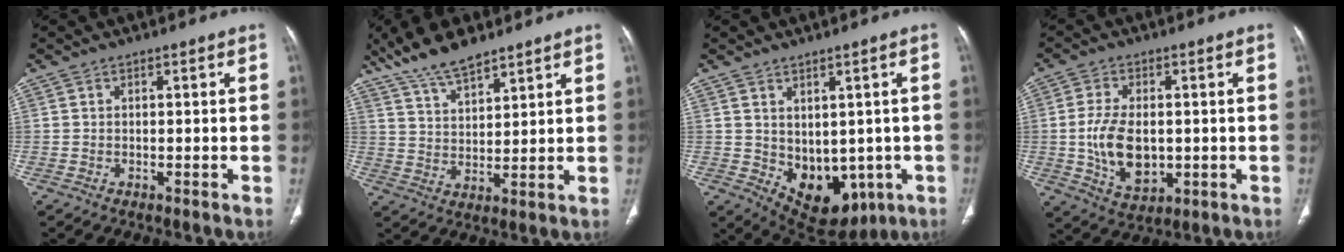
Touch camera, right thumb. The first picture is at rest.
{"total": 10.2, "force": [8.0, 3.3, 5.3], "torque": [-0.084, -0.038, 0.156]}
{"total": 11.6, "force": [-1.9, 8.0, 8.1], "torque": [-0.079, -0.003, 0.006]}
{"total": 10.6, "force": [-0.6, 6.5, 8.4], "torque": [-0.144, -0.009, -0.001]}